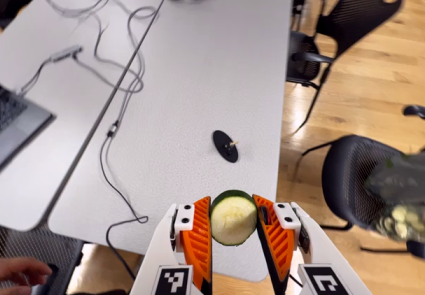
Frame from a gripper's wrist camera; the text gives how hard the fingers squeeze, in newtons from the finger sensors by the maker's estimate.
{"total": 12.4, "left": 13.0, "right": 11.8}